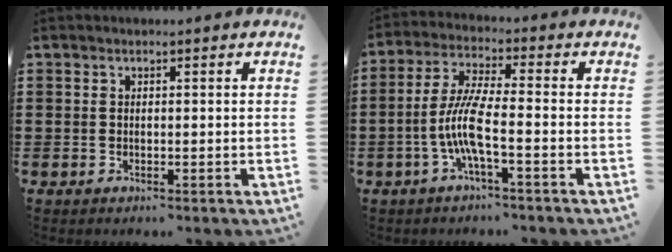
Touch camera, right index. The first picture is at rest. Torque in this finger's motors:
{"motor_torque": [2.14, 0.00, 0.83, 0.21]}